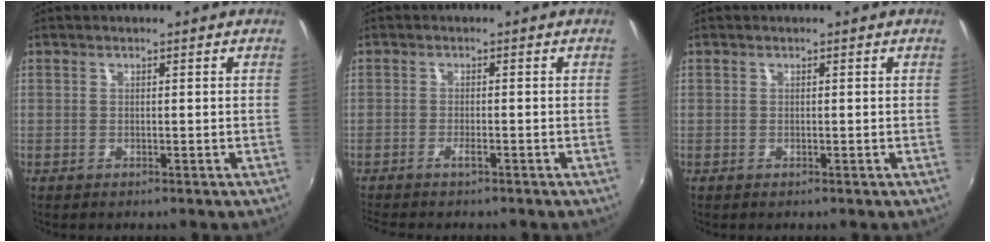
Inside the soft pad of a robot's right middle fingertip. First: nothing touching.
{"total": 2.2, "force": [-1.8, 0.3, 1.3], "torque": [-0.036, 0.000, -0.035]}
{"total": 0.0}